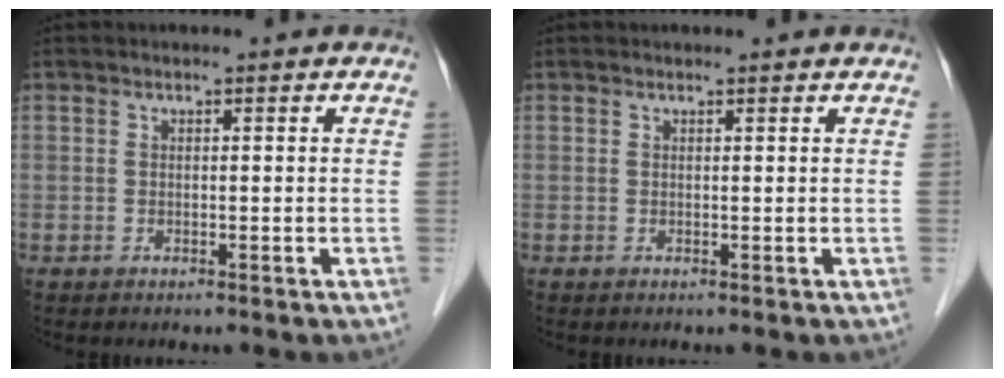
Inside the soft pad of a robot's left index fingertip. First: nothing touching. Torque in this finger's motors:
{"motor_torque": [0.17, -0.07, 0.05, 0.01]}